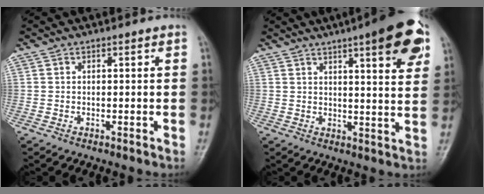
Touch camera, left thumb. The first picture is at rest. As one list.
[{"total": 13.4, "force": [7.0, 2.8, 11.1], "torque": [-0.126, -0.022, 0.088]}]